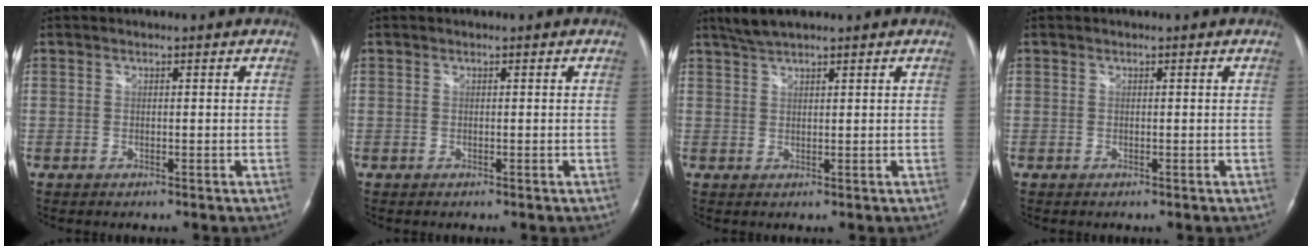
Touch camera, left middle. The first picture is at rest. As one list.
[{"total": 0.0}, {"total": 3.6, "force": [3.1, 0.3, 1.8], "torque": [-0.044, 0.011, 0.061]}, {"total": 0.0}]